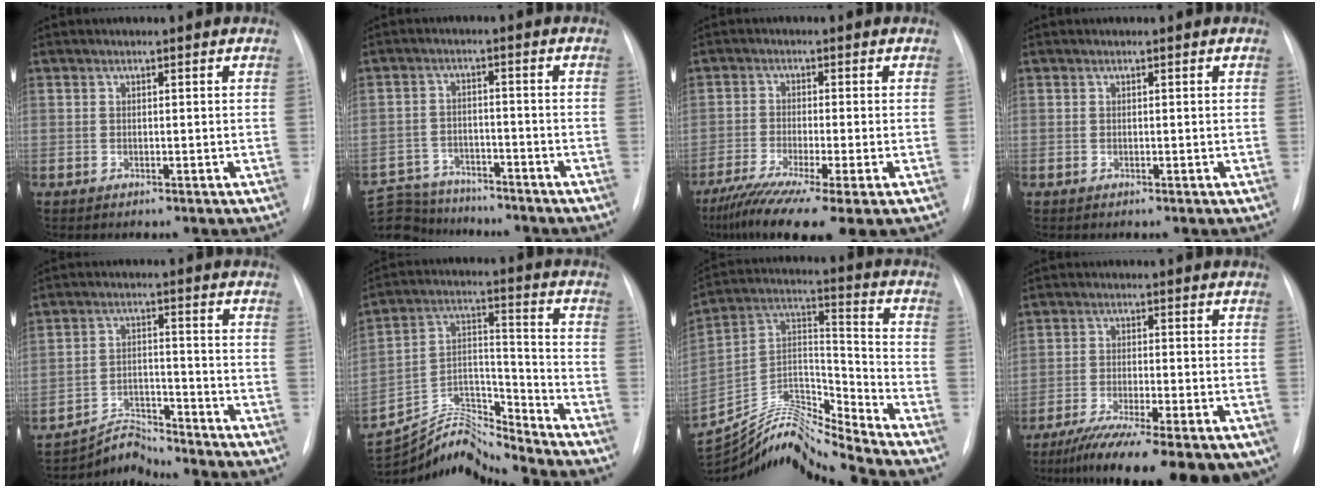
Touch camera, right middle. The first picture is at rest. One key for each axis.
{"total": 12.9, "fx": -11.9, "fy": 4.2, "fz": 2.6, "tx": -0.065, "ty": 0.013, "tz": -0.181}
{"total": 12.7, "fx": -8.7, "fy": 0.7, "fz": 9.2, "tx": -0.155, "ty": -0.033, "tz": -0.143}
{"total": 0.0}
{"total": 5.5, "fx": -5.3, "fy": 0.1, "fz": -1.4, "tx": 0.019, "ty": 0.005, "tz": -0.090}
{"total": 13.4, "fx": -13.3, "fy": -1.5, "fz": 0.5, "tx": -0.016, "ty": 0.044, "tz": -0.246}
{"total": 18.7, "fx": -18.1, "fy": -0.9, "fz": 4.4, "tx": -0.087, "ty": 0.052, "tz": -0.319}
{"total": 18.0, "fx": -11.7, "fy": 4.4, "fz": 12.9, "tx": -0.170, "ty": -0.026, "tz": -0.174}